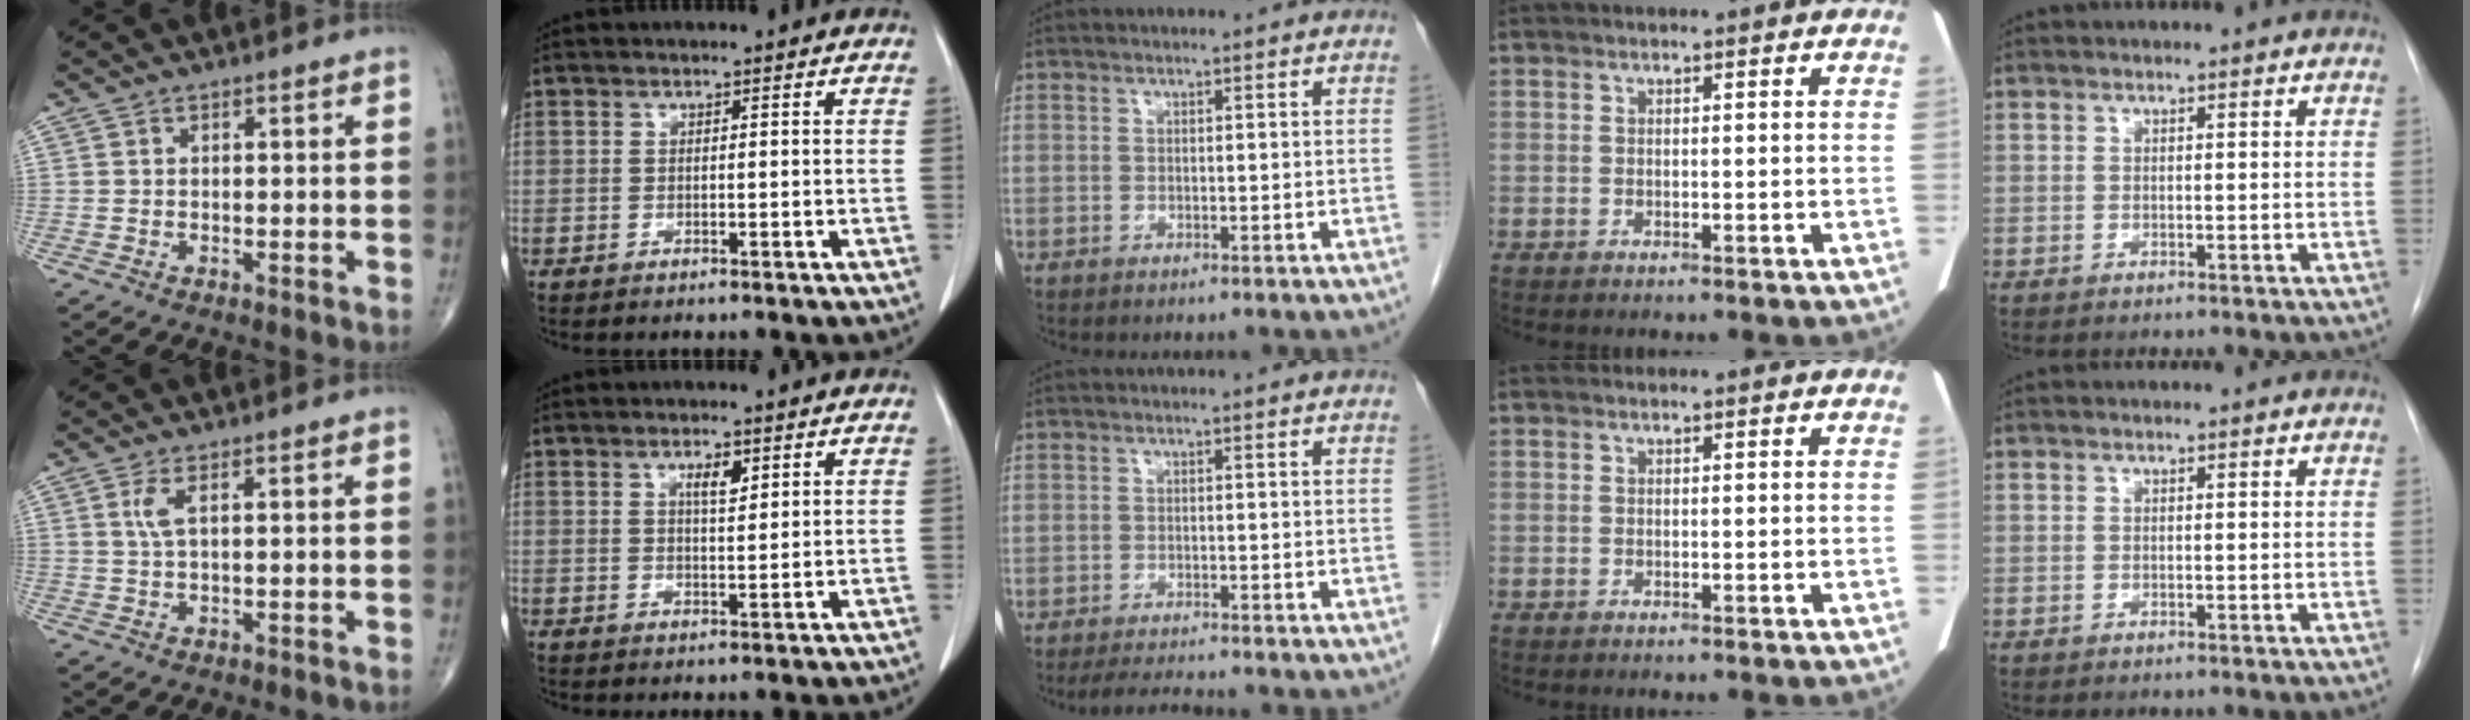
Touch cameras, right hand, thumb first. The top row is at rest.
{"thumb": {"total": 2.4, "force": [0.8, 0.4, 2.2], "torque": [-0.064, 0.004, 0.022]}, "index": {"total": 2.8, "force": [1.4, 0.8, 2.3], "torque": [-0.040, -0.002, 0.025]}, "middle": {"total": 3.0, "force": [-2.9, -0.4, 0.9], "torque": [-0.023, -0.017, -0.048]}}